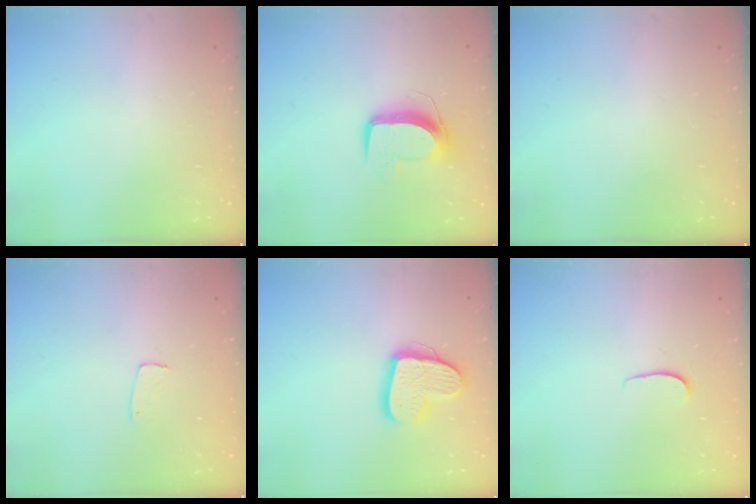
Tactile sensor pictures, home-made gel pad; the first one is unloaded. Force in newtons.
{"total": 9.8, "press": 9.8, "slide": 1.0}
{"total": 0.0}
{"total": 4.3, "press": 4.3, "slide": 0.2}
{"total": 15.0, "press": 14.9, "slide": 1.1}
{"total": 4.2, "press": 4.2, "slide": 0.4}